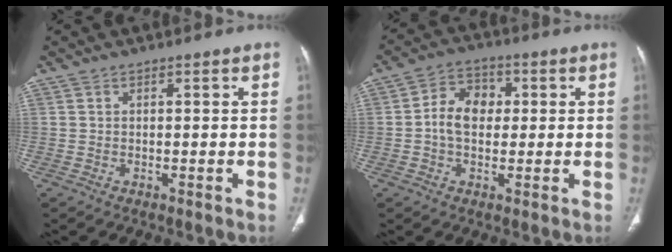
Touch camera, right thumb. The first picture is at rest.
{"total": 7.6, "force": [0.3, 5.7, 5.0], "torque": [-0.071, 0.018, -0.003]}